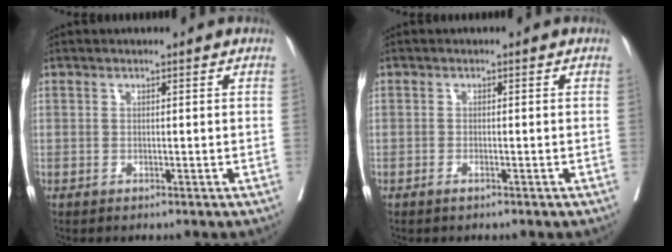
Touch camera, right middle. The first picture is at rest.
{"total": 1.0, "force": [-0.7, 0.2, 0.7], "torque": [-0.016, -0.001, -0.010]}